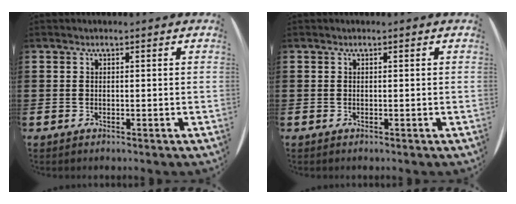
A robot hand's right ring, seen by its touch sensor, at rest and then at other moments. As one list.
[{"total": 0.0}]